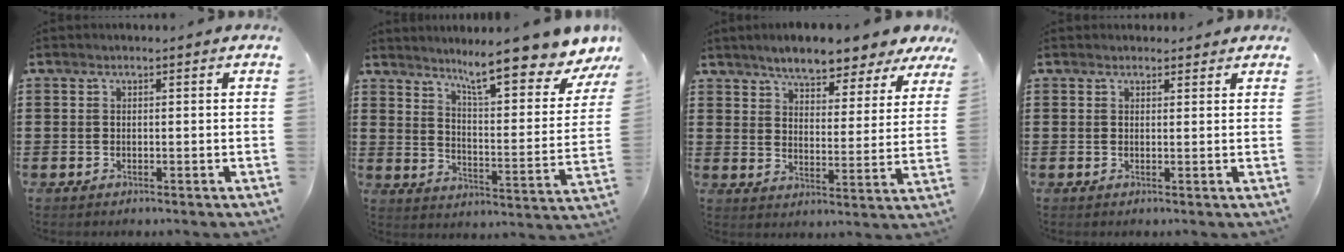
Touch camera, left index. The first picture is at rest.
{"total": 11.6, "force": [9.5, 0.8, 6.7], "torque": [-0.128, -0.056, 0.156]}
{"total": 6.1, "force": [5.7, 1.0, 1.9], "torque": [-0.056, -0.028, 0.098]}
{"total": 1.3, "force": [1.1, 0.6, 0.1], "torque": [-0.005, 0.005, 0.021]}